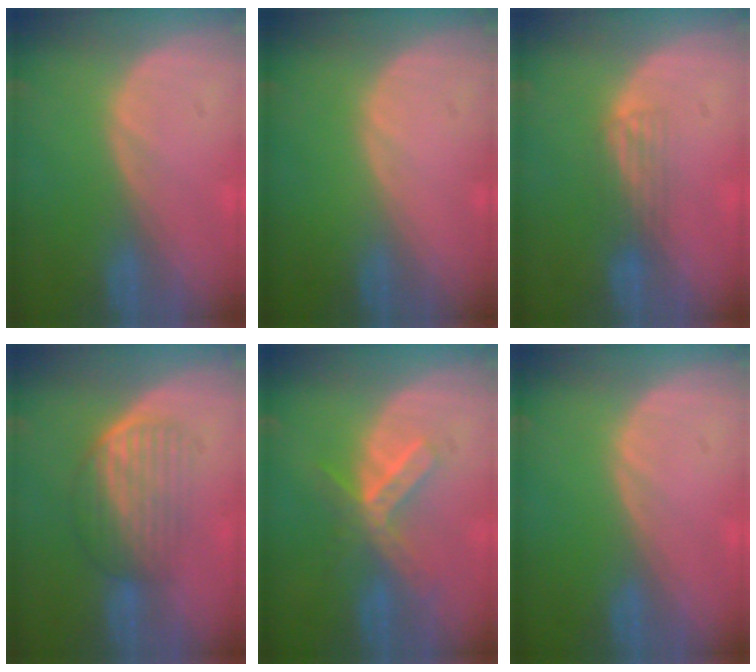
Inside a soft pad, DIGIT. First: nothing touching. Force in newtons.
{"total": 0.0}
{"total": 2.5, "press": 2.2, "slide": 1.3}
{"total": 6.9, "press": 5.9, "slide": 3.6}
{"total": 5.5, "press": 5.3, "slide": 1.3}
{"total": 0.0}